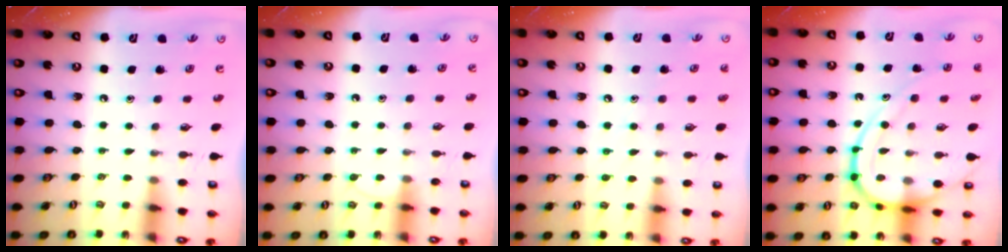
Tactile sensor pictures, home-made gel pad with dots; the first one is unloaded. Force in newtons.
{"total": 4.8, "press": 4.8, "slide": 0.5}
{"total": 5.4, "press": 5.4, "slide": 0.5}
{"total": 15.0, "press": 14.9, "slide": 1.7}